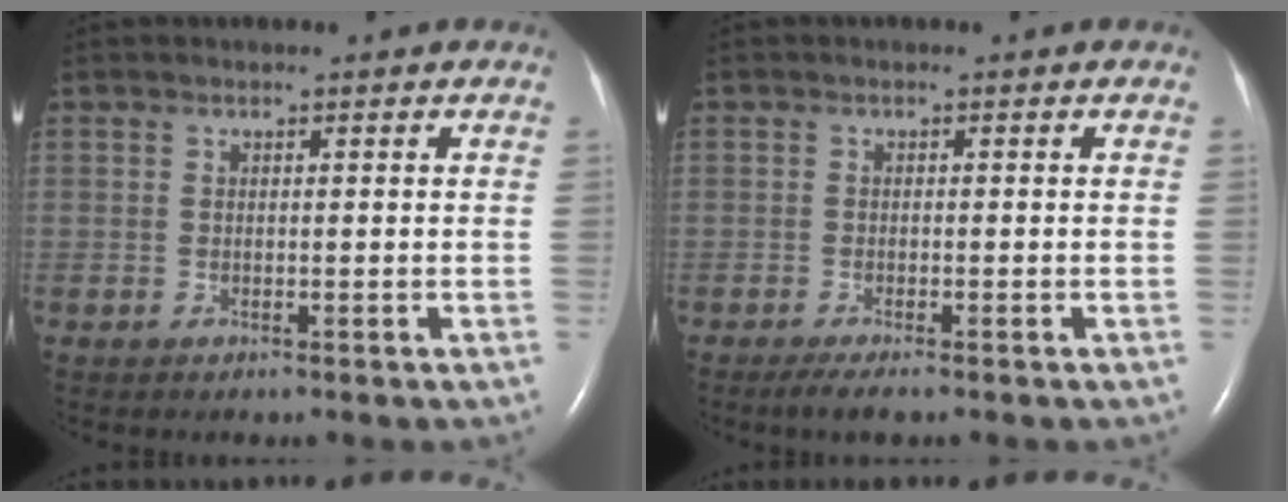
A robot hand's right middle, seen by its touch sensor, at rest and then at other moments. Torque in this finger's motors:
{"motor_torque": [0.14, -0.11, 0.00, 0.01]}